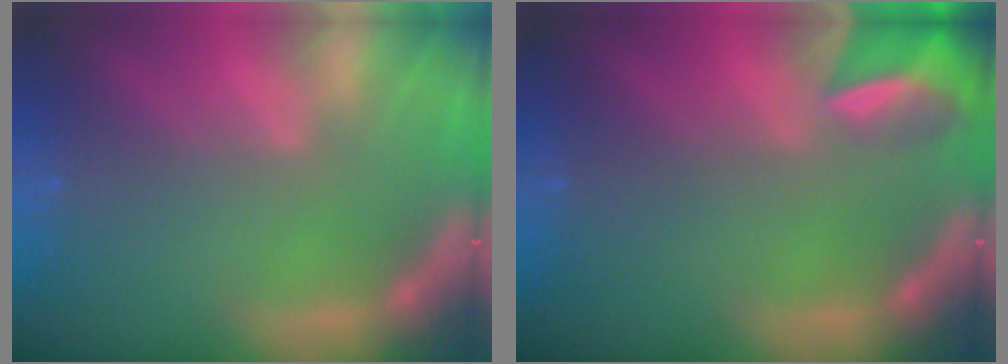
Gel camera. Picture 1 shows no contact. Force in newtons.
{"total": 4.9}